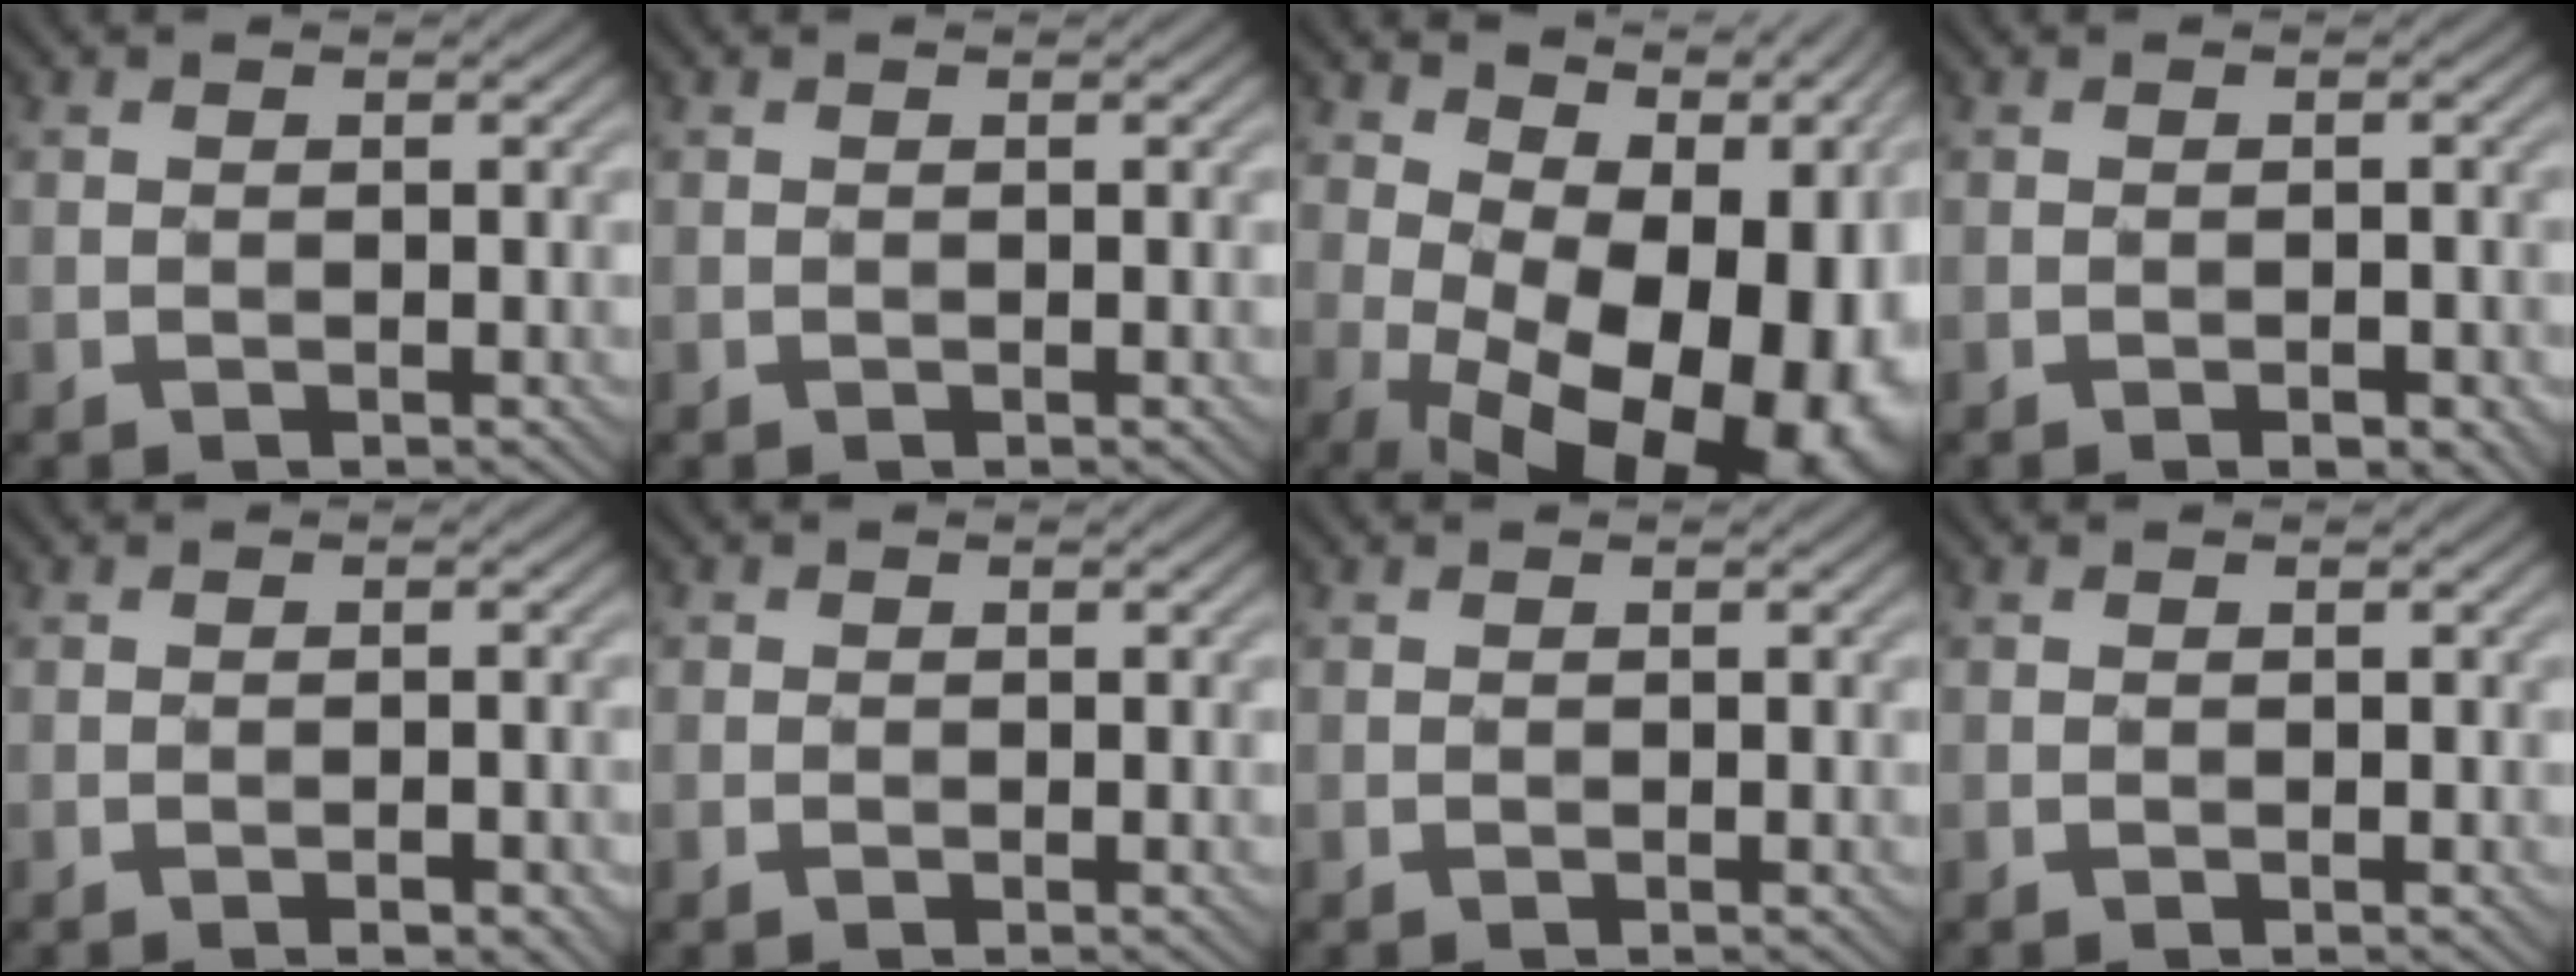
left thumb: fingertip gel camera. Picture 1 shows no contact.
{"total": 0.0}
{"total": 19.3, "force": [-2.2, 11.6, 15.3], "torque": [-0.164, -0.003, 0.007]}
{"total": 2.0, "force": [-1.2, 0.5, 1.5], "torque": [-0.023, 0.004, -0.016]}
{"total": 1.8, "force": [-1.1, 0.3, 1.3], "torque": [-0.019, 0.005, -0.017]}
{"total": 0.8, "force": [-0.1, 0.8, 0.1], "torque": [0.002, -0.002, -0.006]}
{"total": 0.0}
{"total": 0.0}